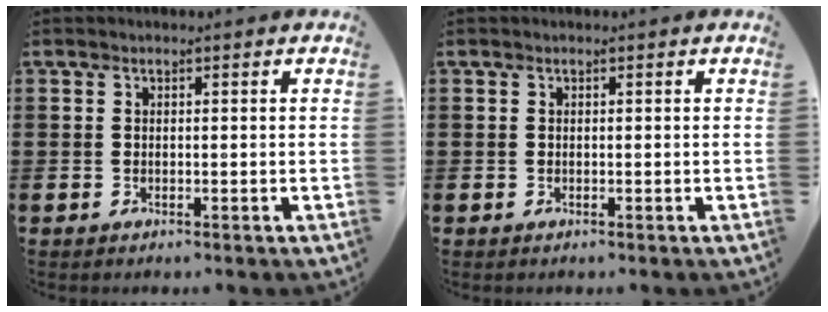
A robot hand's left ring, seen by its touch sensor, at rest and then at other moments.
{"total": 0.0}